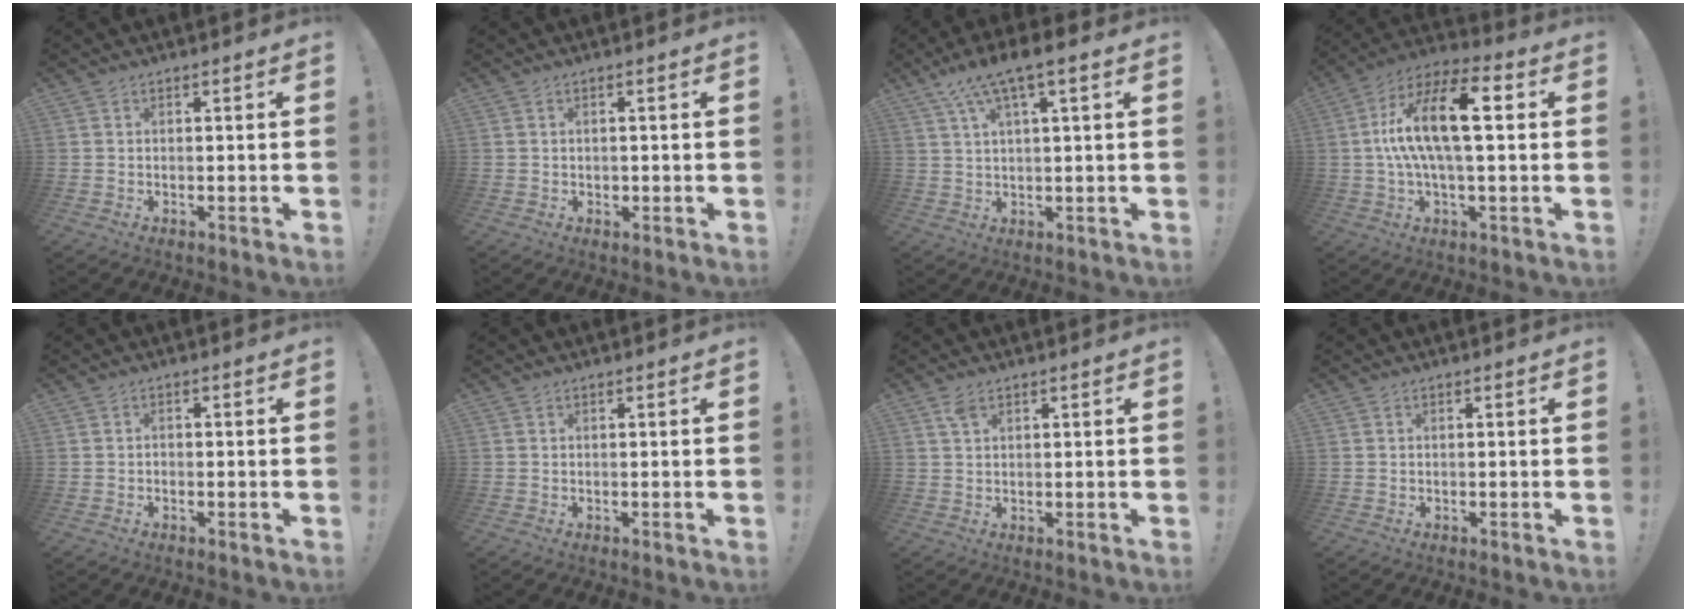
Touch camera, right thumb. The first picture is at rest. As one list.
[{"total": 0.9, "force": [-0.2, 0.8, 0.4], "torque": [-0.012, 0.005, -0.003]}, {"total": 8.7, "force": [4.9, 1.6, 7.0], "torque": [-0.129, -0.018, 0.089]}, {"total": 18.0, "force": [2.3, 6.7, 16.6], "torque": [-0.314, 0.003, 0.029]}, {"total": 1.0, "force": [-0.9, 0.4, 0.1], "torque": [0.000, 0.004, -0.017]}, {"total": 0.0}, {"total": 2.7, "force": [1.6, 1.3, 1.8], "torque": [-0.039, 0.000, 0.030]}, {"total": 0.0}]